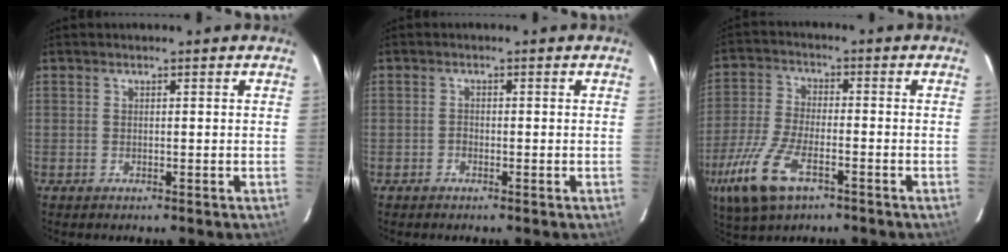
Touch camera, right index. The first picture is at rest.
{"total": 0.9, "force": [-0.7, 0.6, 0.0], "torque": [0.000, 0.000, -0.013]}
{"total": 14.2, "force": [-7.5, 6.1, 10.4], "torque": [-0.240, -0.027, -0.146]}